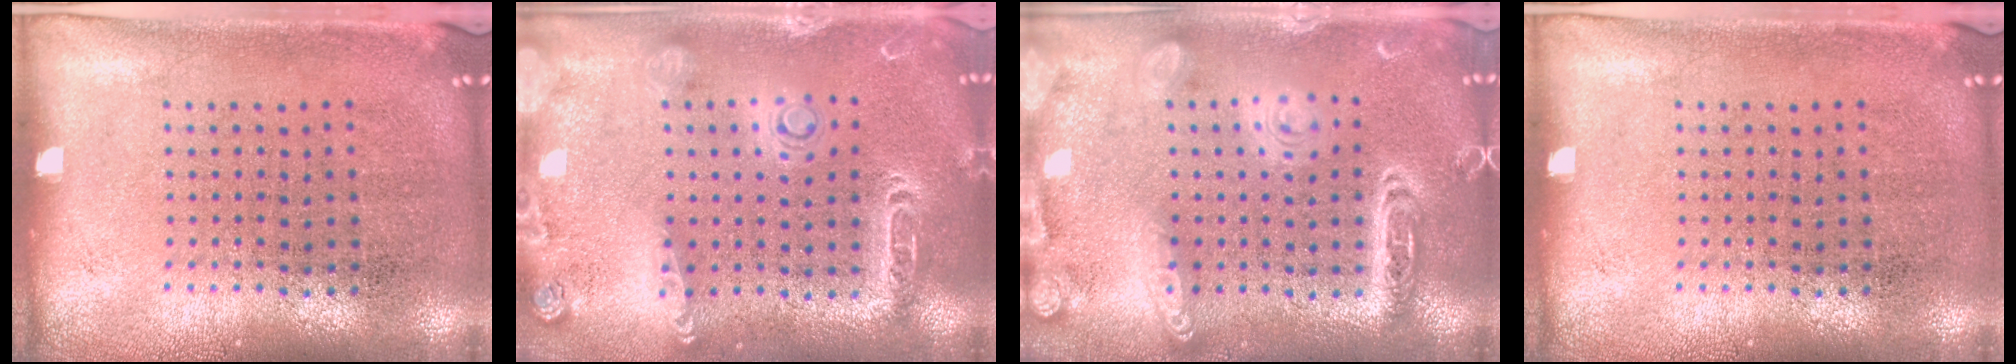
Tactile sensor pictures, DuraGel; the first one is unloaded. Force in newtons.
{"total": 2.1, "press": 2.0, "slide": 0.7}
{"total": 2.8, "press": 2.8, "slide": 0.3}
{"total": 0.0}